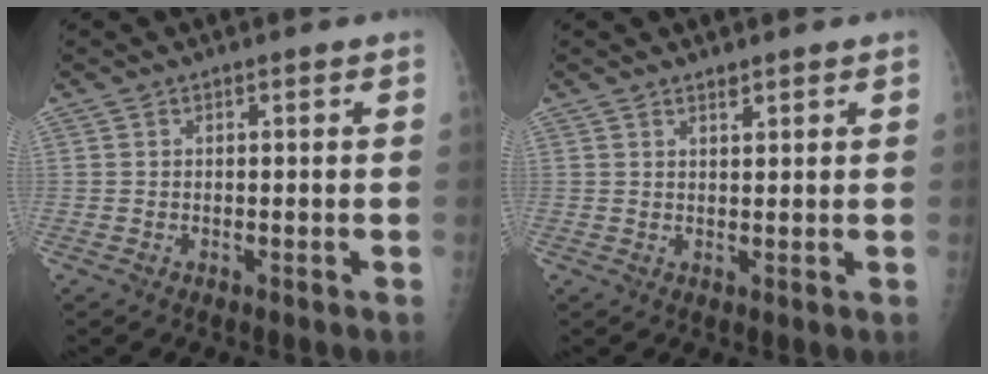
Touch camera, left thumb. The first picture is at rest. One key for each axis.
{"total": 1.4, "fx": 1.1, "fy": 0.4, "fz": 0.6, "tx": -0.004, "ty": -0.008, "tz": 0.019}